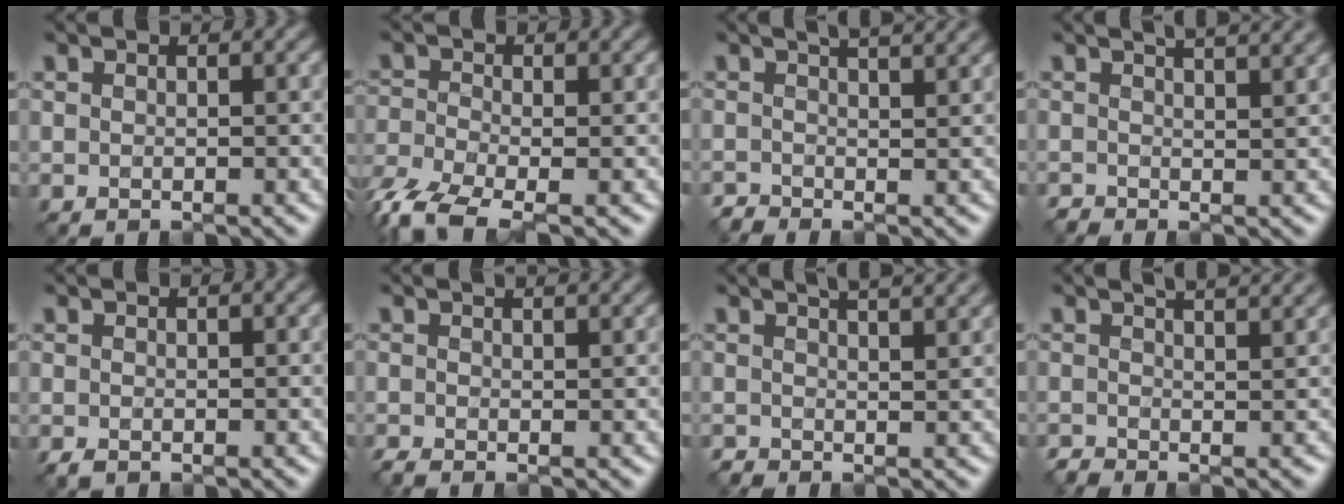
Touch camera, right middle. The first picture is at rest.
{"total": 5.0, "force": [-3.4, 1.7, 3.2], "torque": [-0.074, -0.016, -0.079]}
{"total": 2.6, "force": [0.7, 1.0, 2.4], "torque": [-0.023, 0.006, -0.003]}
{"total": 3.6, "force": [1.9, 1.4, 2.7], "torque": [-0.020, 0.020, 0.001]}
{"total": 0.8, "force": [-0.6, 0.3, 0.4], "torque": [-0.008, -0.004, -0.011]}
{"total": 2.0, "force": [0.0, 0.7, 1.9], "torque": [-0.025, 0.002, -0.009]}
{"total": 4.0, "force": [2.0, 1.6, 3.0], "torque": [-0.025, 0.025, -0.002]}
{"total": 3.0, "force": [0.8, 1.2, 2.7], "torque": [-0.021, 0.009, -0.007]}